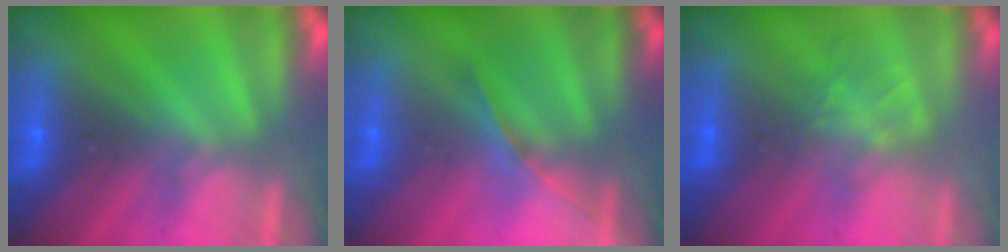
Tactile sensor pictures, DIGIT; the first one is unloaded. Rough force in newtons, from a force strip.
{"total": 1.2}
{"total": 1.3}